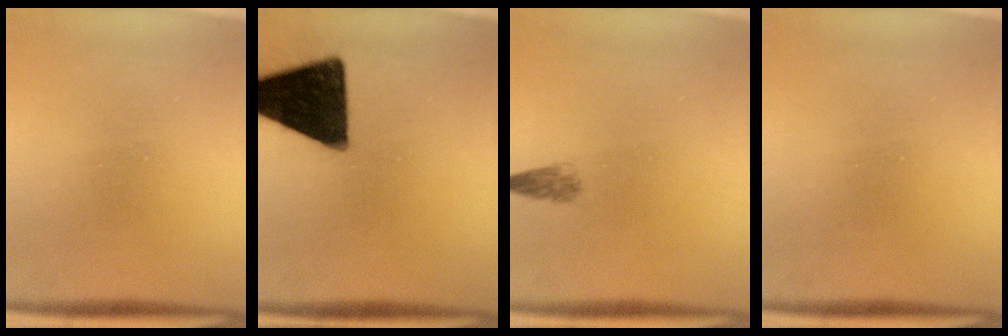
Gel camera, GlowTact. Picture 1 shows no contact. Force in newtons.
{"total": 17.1}
{"total": 1.8}
{"total": 0.0}